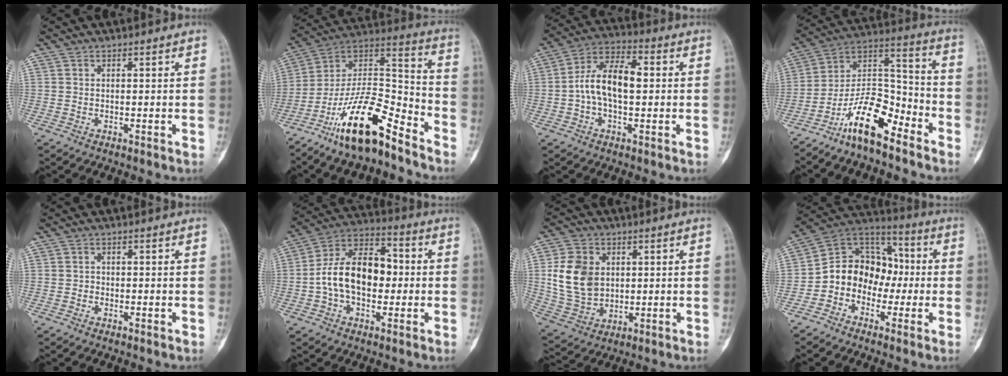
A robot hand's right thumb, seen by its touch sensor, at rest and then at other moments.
{"total": 18.9, "force": [-12.9, 6.3, 12.3], "torque": [-0.197, 0.103, -0.229]}
{"total": 11.6, "force": [0.0, 6.2, 9.8], "torque": [-0.180, 0.033, -0.006]}
{"total": 13.8, "force": [-9.5, 5.0, 8.6], "torque": [-0.143, 0.093, -0.181]}
{"total": 0.9, "force": [-0.2, 0.8, 0.2], "torque": [0.002, 0.004, -0.006]}
{"total": 16.0, "force": [-0.8, 10.2, 12.3], "torque": [-0.193, 0.041, -0.022]}
{"total": 12.6, "force": [2.2, 9.6, 7.8], "torque": [-0.129, -0.007, 0.052]}
{"total": 13.3, "force": [-2.6, 11.0, 7.1], "torque": [-0.079, 0.062, -0.058]}